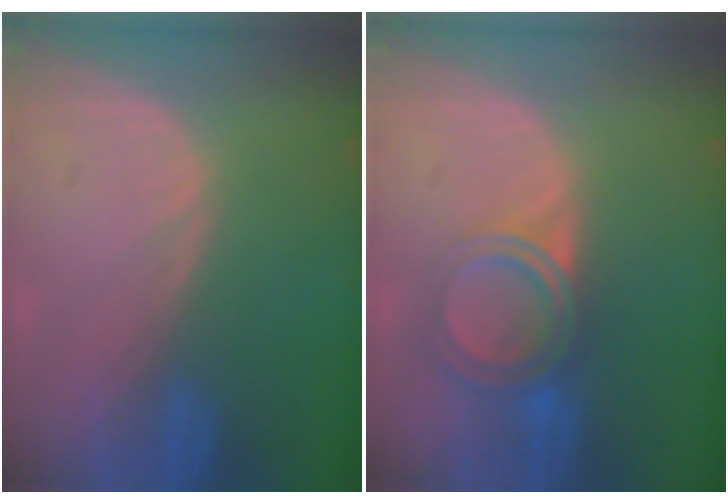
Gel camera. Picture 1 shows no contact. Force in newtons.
{"total": 6.3, "press": 5.4, "slide": 3.3}